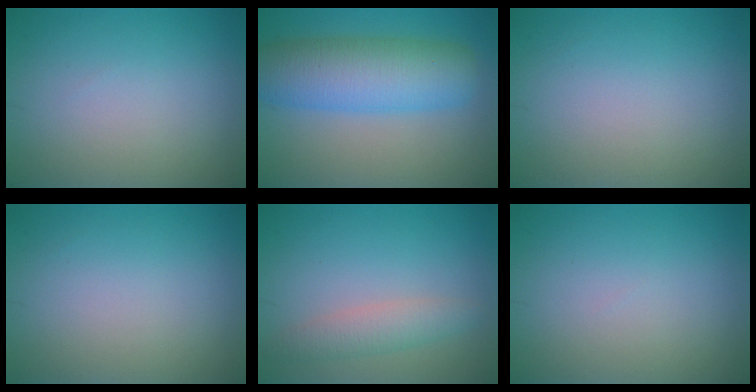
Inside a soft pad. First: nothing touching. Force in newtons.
{"total": 8.4, "press": 8.4, "slide": 0.2}
{"total": 0.0}
{"total": 0.0}
{"total": 2.5, "press": 2.5, "slide": 0.1}
{"total": 0.0}